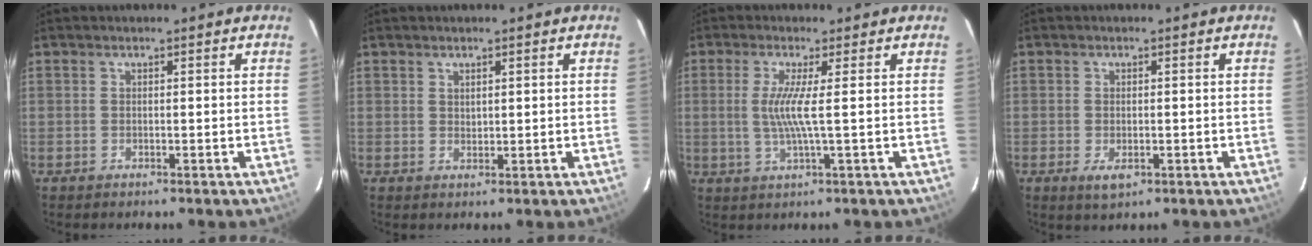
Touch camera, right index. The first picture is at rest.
{"total": 1.2, "force": [0.9, 0.6, 0.4], "torque": [-0.003, 0.001, 0.017]}
{"total": 4.8, "force": [0.3, -0.9, 4.7], "torque": [-0.094, -0.006, 0.005]}
{"total": 3.0, "force": [-1.0, 1.6, 2.3], "torque": [-0.041, -0.007, -0.012]}